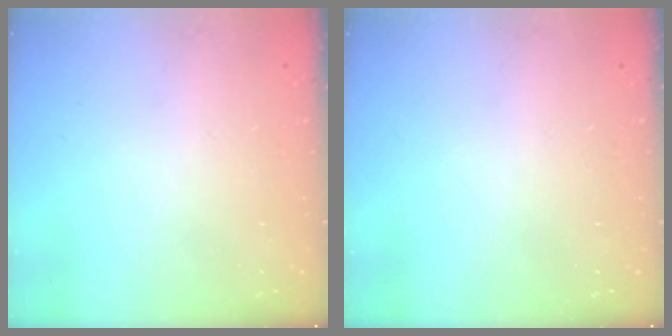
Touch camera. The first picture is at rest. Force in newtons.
{"total": 0.0}